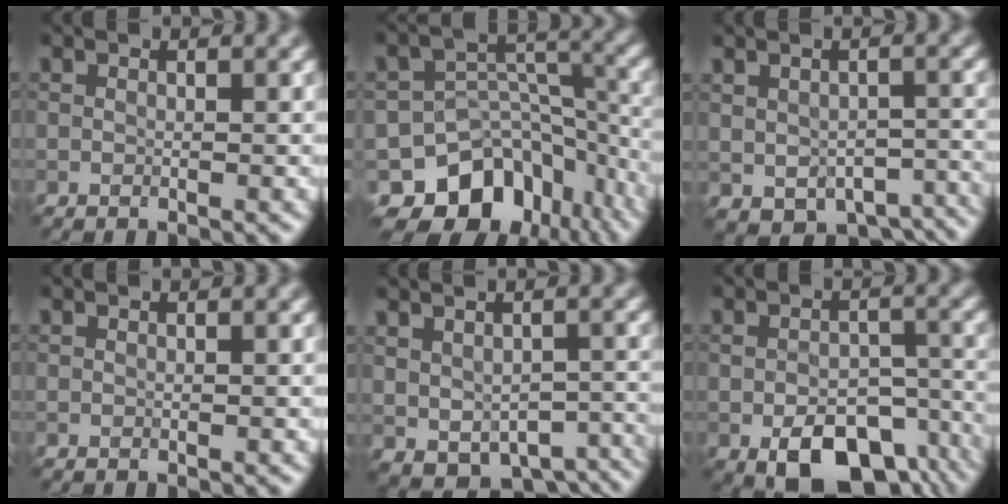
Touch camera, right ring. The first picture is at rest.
{"total": 11.1, "force": [-7.6, 7.2, 3.7], "torque": [-0.050, 0.001, -0.112]}
{"total": 5.1, "force": [-2.9, 3.1, 2.8], "torque": [-0.040, -0.022, -0.021]}
{"total": 0.0}
{"total": 6.1, "force": [-2.7, 4.0, 3.8], "torque": [-0.059, -0.021, -0.006]}
{"total": 8.3, "force": [-4.6, 4.7, 5.1], "torque": [-0.084, -0.018, -0.056]}